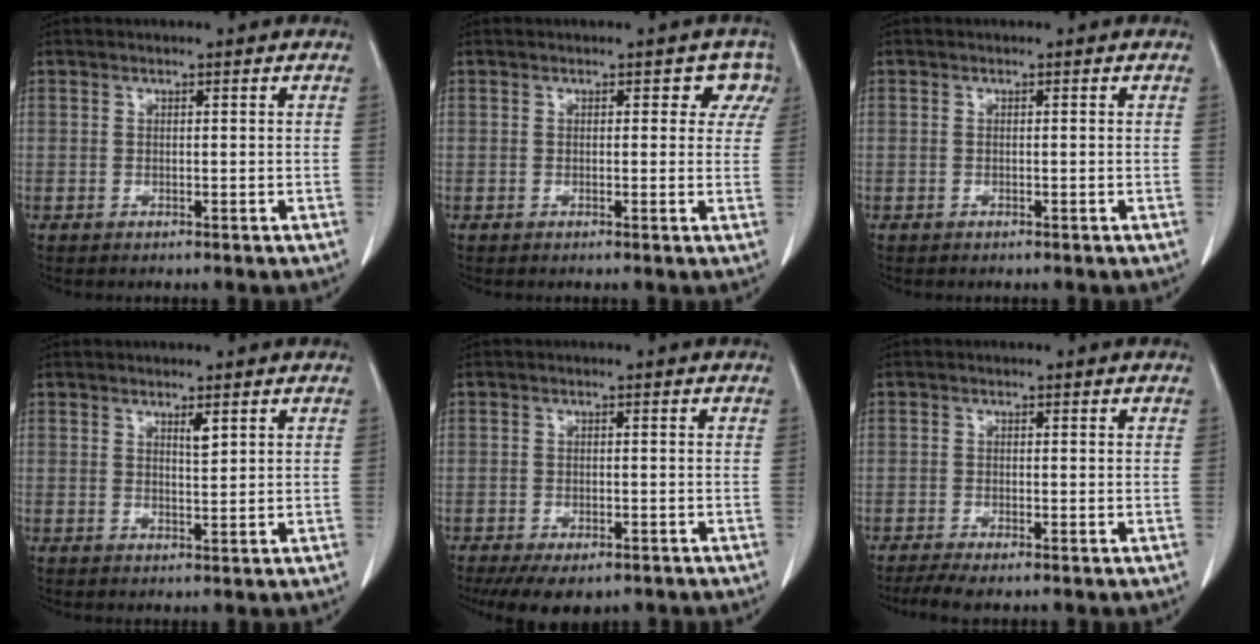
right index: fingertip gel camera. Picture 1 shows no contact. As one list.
[{"total": 3.0, "force": [1.4, 2.2, 1.5], "torque": [0.009, 0.006, 0.001]}, {"total": 0.0}, {"total": 1.6, "force": [1.0, 0.2, 1.3], "torque": [-0.025, -0.005, 0.018]}, {"total": 7.8, "force": [-5.6, 3.7, 4.0], "torque": [-0.054, -0.005, -0.078]}, {"total": 3.6, "force": [-2.7, 0.4, 2.3], "torque": [-0.037, -0.007, -0.046]}]